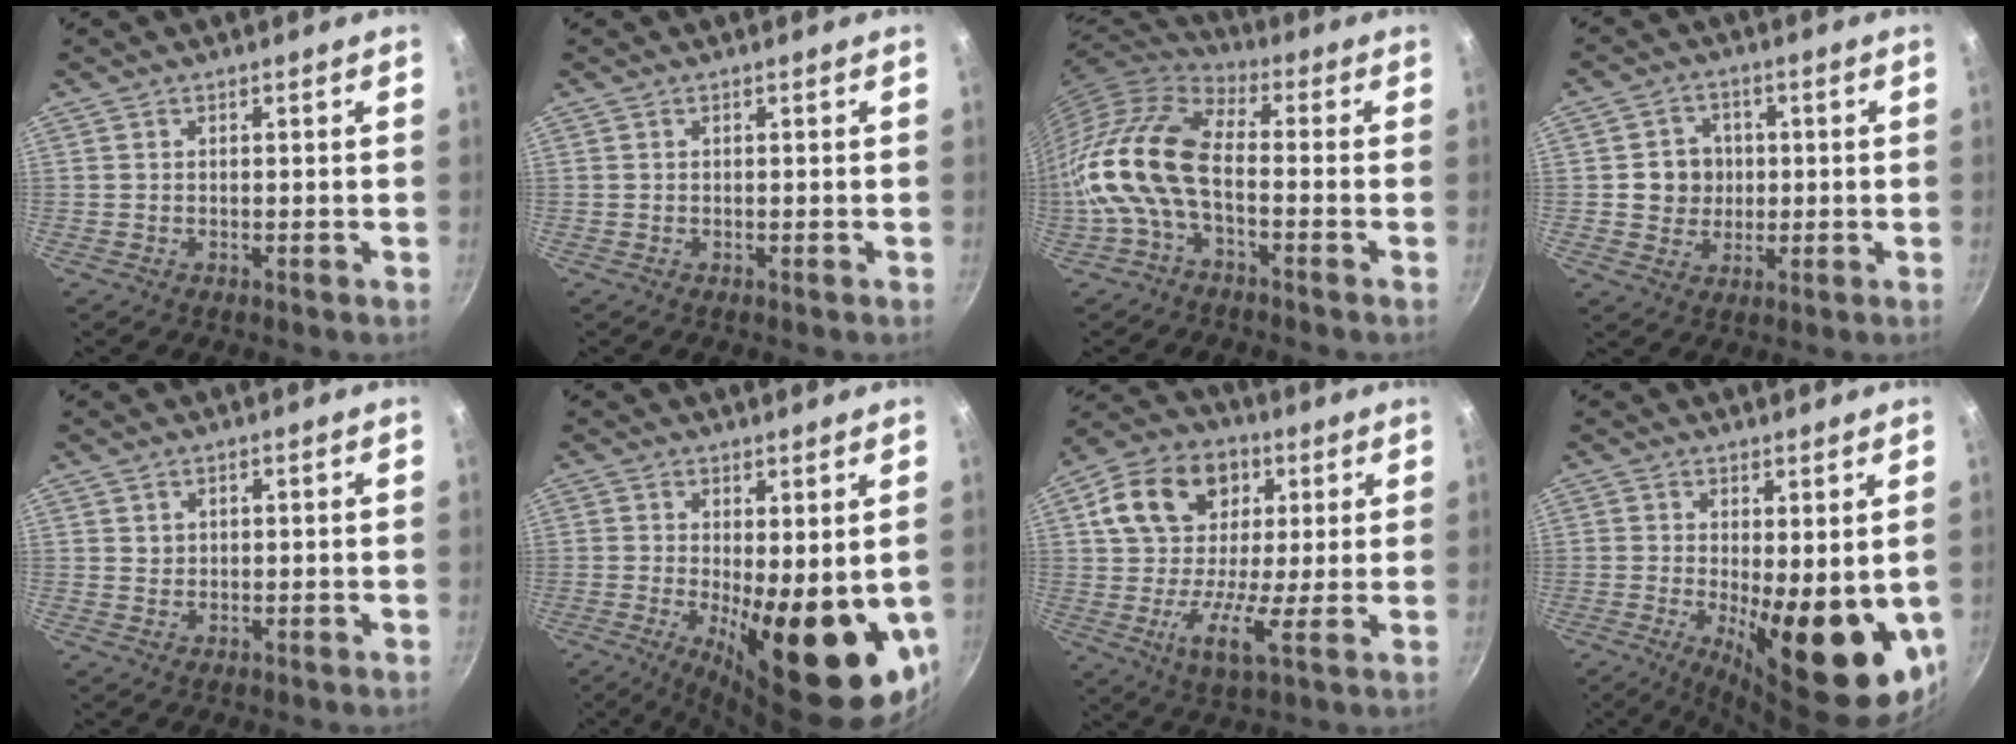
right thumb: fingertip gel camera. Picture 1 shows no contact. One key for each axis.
{"total": 0.0}
{"total": 15.0, "fx": -3.3, "fy": 7.5, "fz": 12.6, "tx": -0.251, "ty": 0.035, "tz": -0.085}
{"total": 6.6, "fx": 0.3, "fy": 6.2, "fz": 2.3, "tx": 0.000, "ty": 0.006, "tz": 0.003}
{"total": 1.0, "fx": 0.5, "fy": 0.8, "fz": 0.2, "tx": 0.002, "ty": 0.001, "tz": 0.009}
{"total": 17.1, "fx": -2.0, "fy": 6.0, "fz": 15.8, "tx": -0.194, "ty": -0.031, "tz": -0.013}
{"total": 16.3, "fx": 3.8, "fy": 10.9, "fz": 11.5, "tx": -0.183, "ty": 0.009, "tz": 0.042}
{"total": 15.9, "fx": -1.6, "fy": 5.7, "fz": 14.7, "tx": -0.174, "ty": -0.028, "tz": -0.008}